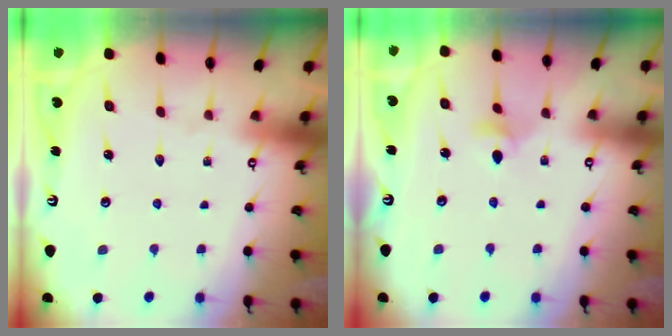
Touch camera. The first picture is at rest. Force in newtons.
{"total": 3.9, "press": 3.9, "slide": 0.5}